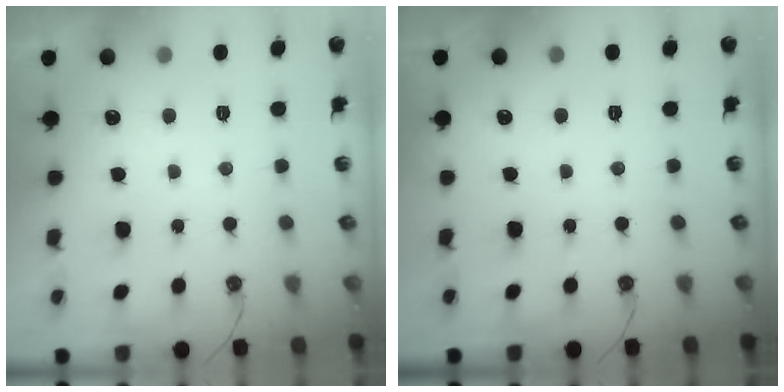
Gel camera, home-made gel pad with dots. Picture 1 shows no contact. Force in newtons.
{"total": 0.0}